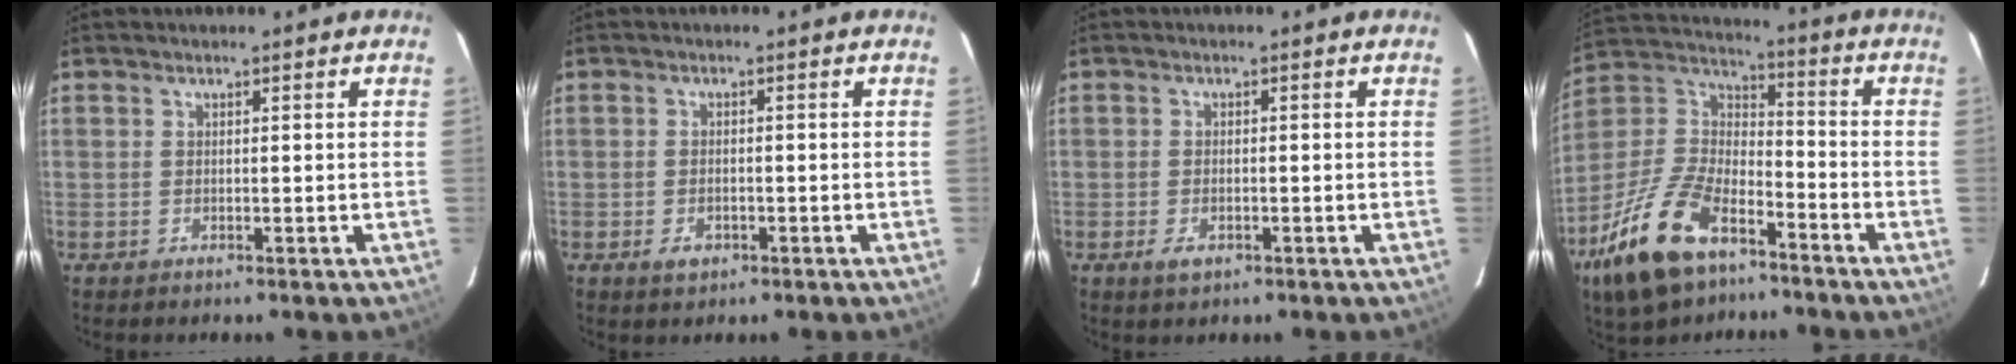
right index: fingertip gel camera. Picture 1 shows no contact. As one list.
[{"total": 2.5, "force": [-1.2, 1.8, 1.4], "torque": [-0.027, -0.001, -0.017]}, {"total": 2.5, "force": [-1.2, 1.5, 1.6], "torque": [-0.033, -0.004, -0.018]}, {"total": 20.8, "force": [-12.5, 10.2, 13.1], "torque": [-0.286, -0.008, -0.229]}]